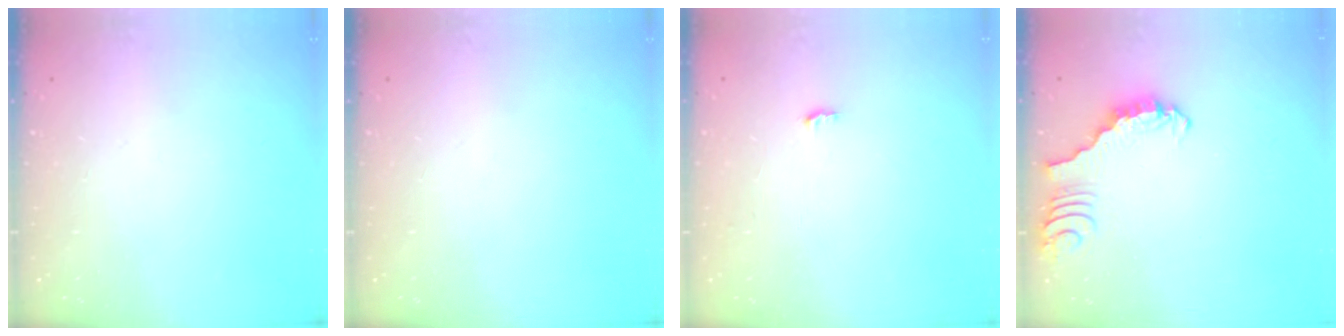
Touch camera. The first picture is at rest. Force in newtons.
{"total": 0.0}
{"total": 3.0, "press": 3.0, "slide": 0.2}
{"total": 2.9, "press": 2.9, "slide": 0.3}